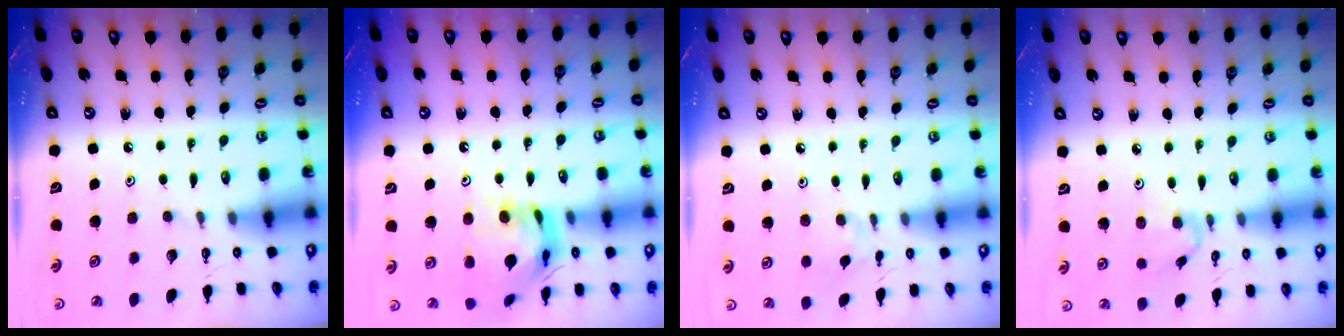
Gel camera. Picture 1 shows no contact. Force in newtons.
{"total": 15.0, "press": 14.9, "slide": 1.7}
{"total": 2.1, "press": 2.1, "slide": 0.5}
{"total": 0.6, "press": 0.5, "slide": 0.3}